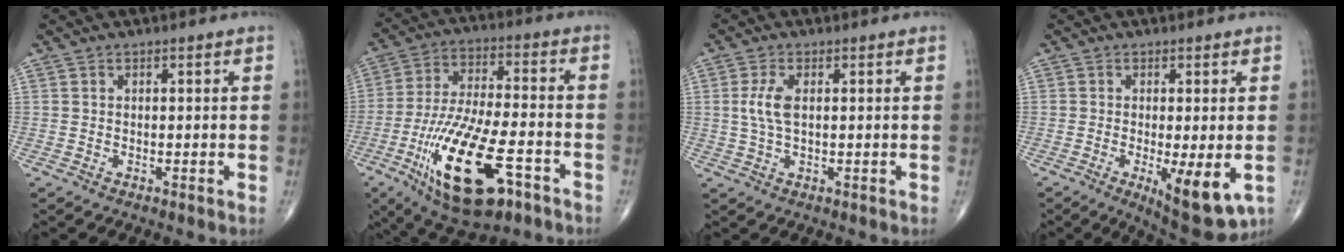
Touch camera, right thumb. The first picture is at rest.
{"total": 21.8, "force": [-9.4, 8.2, 17.8], "torque": [-0.360, 0.021, -0.154]}
{"total": 4.4, "force": [0.6, 1.9, 3.9], "torque": [-0.096, 0.001, 0.014]}
{"total": 9.8, "force": [-2.7, 2.8, 9.0], "torque": [-0.126, -0.023, -0.033]}